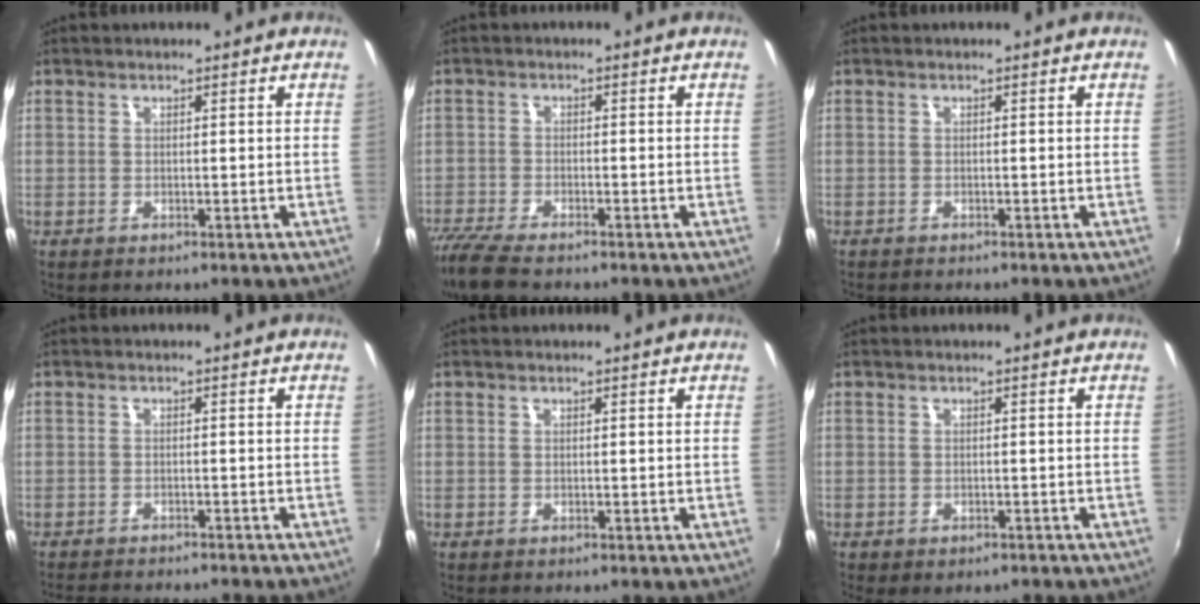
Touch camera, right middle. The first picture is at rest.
{"total": 8.7, "force": [-7.3, 1.6, 4.5], "torque": [-0.121, -0.036, -0.136]}
{"total": 1.1, "force": [-1.1, 0.2, 0.2], "torque": [-0.006, -0.008, -0.019]}
{"total": 7.9, "force": [-7.2, 0.9, 3.0], "torque": [-0.073, -0.015, -0.110]}
{"total": 0.0}
{"total": 3.5, "force": [-2.6, 1.6, 1.7], "torque": [-0.034, -0.020, -0.032]}